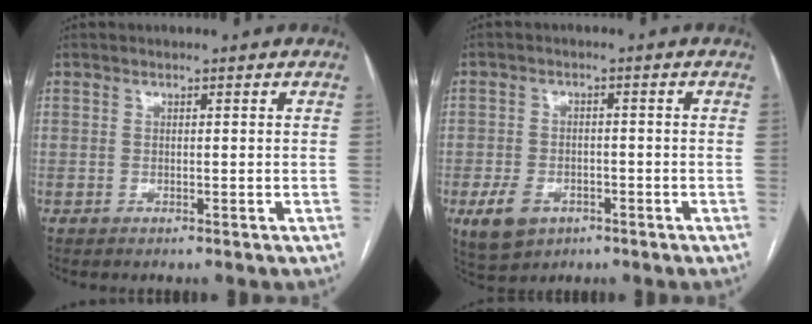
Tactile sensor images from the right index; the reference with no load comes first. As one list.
[{"total": 5.9, "force": [-2.7, 4.4, 3.0], "torque": [-0.061, 0.001, -0.032]}]